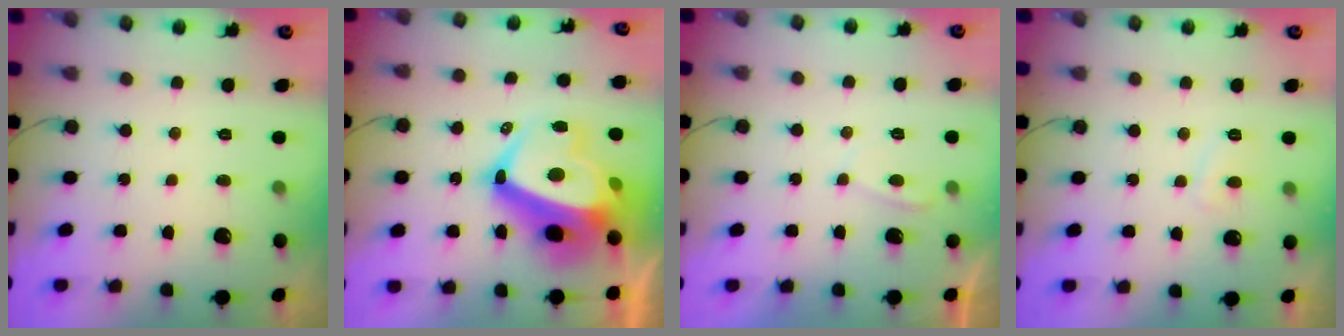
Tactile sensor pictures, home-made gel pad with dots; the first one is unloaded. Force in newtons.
{"total": 21.1, "press": 21.0, "slide": 2.1}
{"total": 1.2, "press": 1.0, "slide": 0.6}
{"total": 2.9, "press": 2.9, "slide": 0.3}